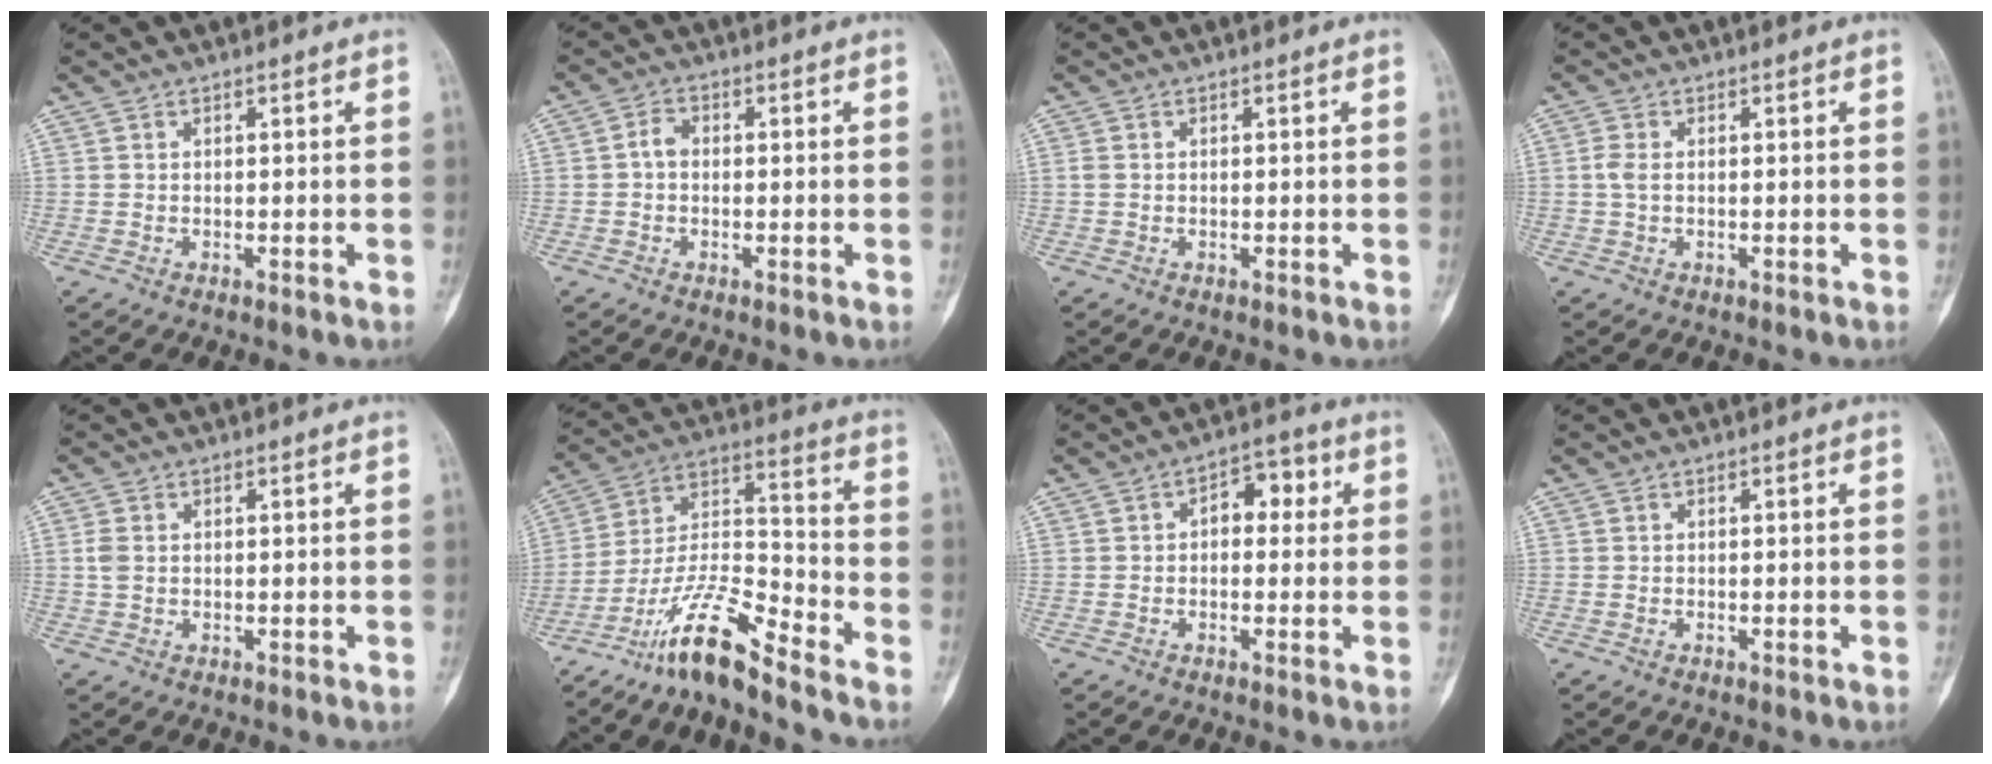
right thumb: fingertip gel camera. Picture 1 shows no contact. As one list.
[{"total": 2.5, "force": [-0.2, 1.8, 1.7], "torque": [-0.024, 0.009, -0.012]}, {"total": 0.7, "force": [0.0, 0.5, 0.5], "torque": [-0.017, -0.001, -0.001]}, {"total": 1.9, "force": [0.0, 1.0, 1.6], "torque": [-0.042, 0.001, -0.002]}, {"total": 1.9, "force": [0.1, 1.4, 1.3], "torque": [-0.037, 0.002, 0.002]}, {"total": 12.8, "force": [-10.4, 1.7, 7.3], "torque": [-0.146, 0.087, -0.200]}, {"total": 5.9, "force": [1.0, 3.8, 4.4], "torque": [-0.026, 0.018, 0.004]}, {"total": 0.0}]